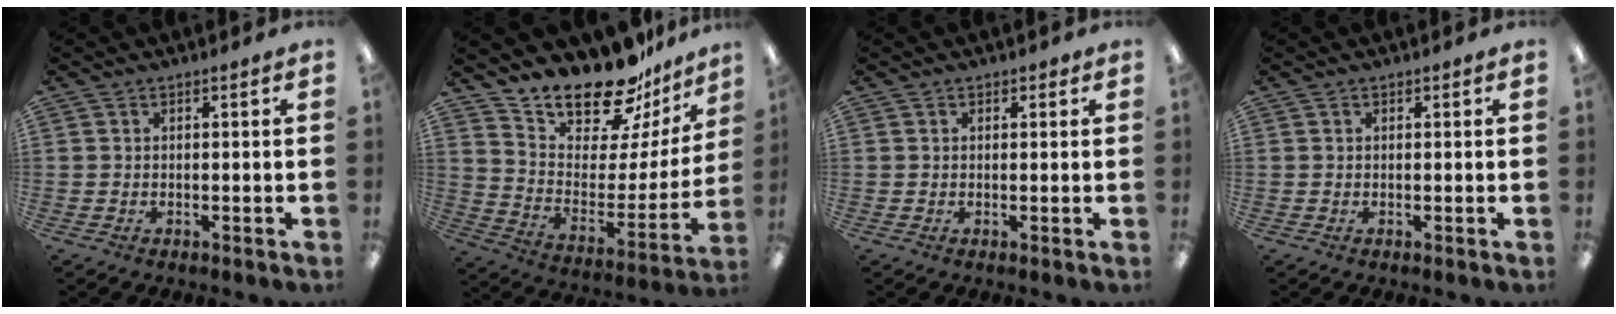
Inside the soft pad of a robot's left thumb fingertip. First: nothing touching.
{"total": 18.9, "force": [17.2, 5.7, 5.3], "torque": [-0.097, -0.149, 0.300]}
{"total": 0.8, "force": [0.5, 0.6, 0.2], "torque": [0.004, -0.001, 0.007]}
{"total": 0.0}